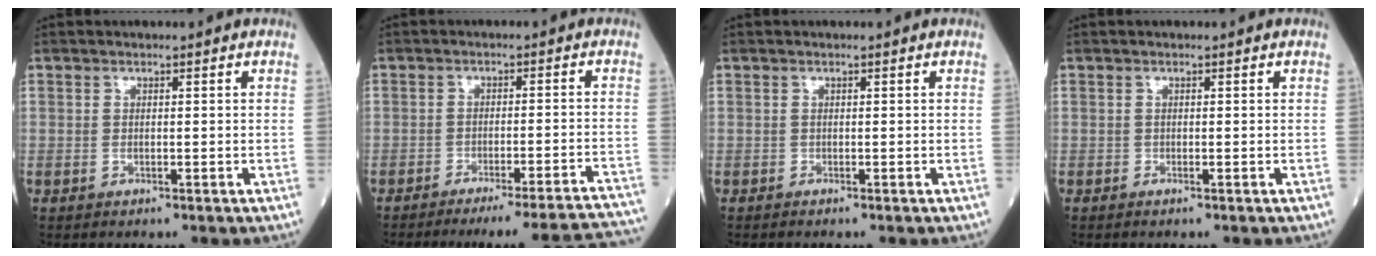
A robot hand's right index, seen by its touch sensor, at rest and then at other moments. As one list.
[{"total": 18.6, "force": [-17.8, -1.1, 5.4], "torque": [-0.019, -0.008, -0.218]}, {"total": 0.0}, {"total": 0.0}]